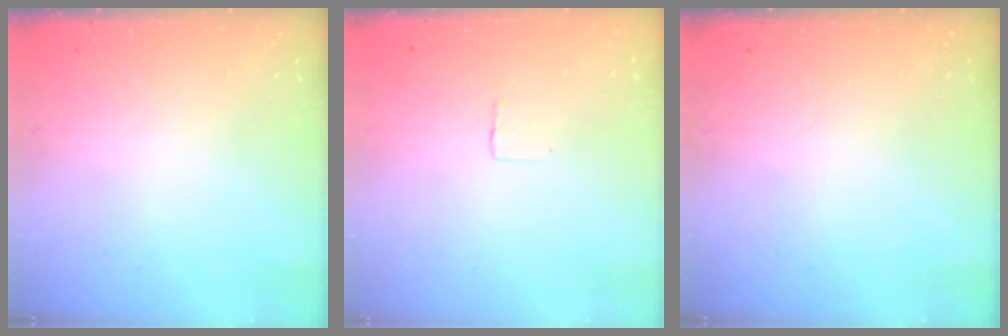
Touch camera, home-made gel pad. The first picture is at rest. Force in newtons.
{"total": 1.9, "press": 1.9, "slide": 0.1}
{"total": 0.0}